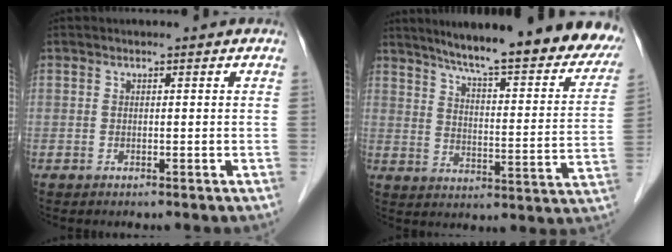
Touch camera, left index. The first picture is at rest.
{"total": 26.2, "force": [22.7, 3.2, 12.7], "torque": [-0.187, -0.045, 0.292]}